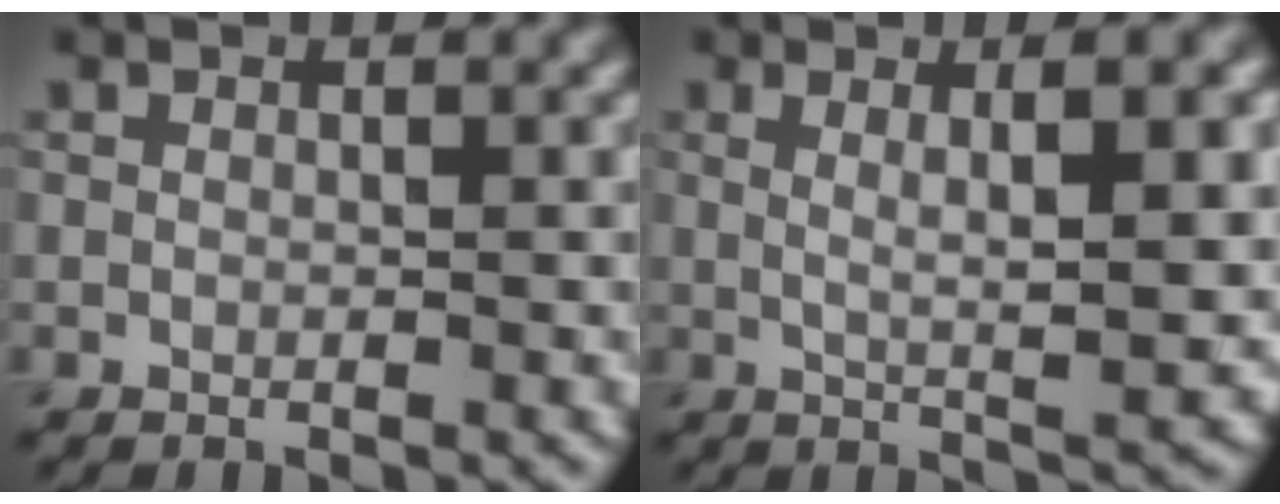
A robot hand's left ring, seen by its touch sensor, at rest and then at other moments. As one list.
[{"total": 6.4, "force": [1.4, 1.3, 6.1], "torque": [-0.085, 0.000, 0.023]}]